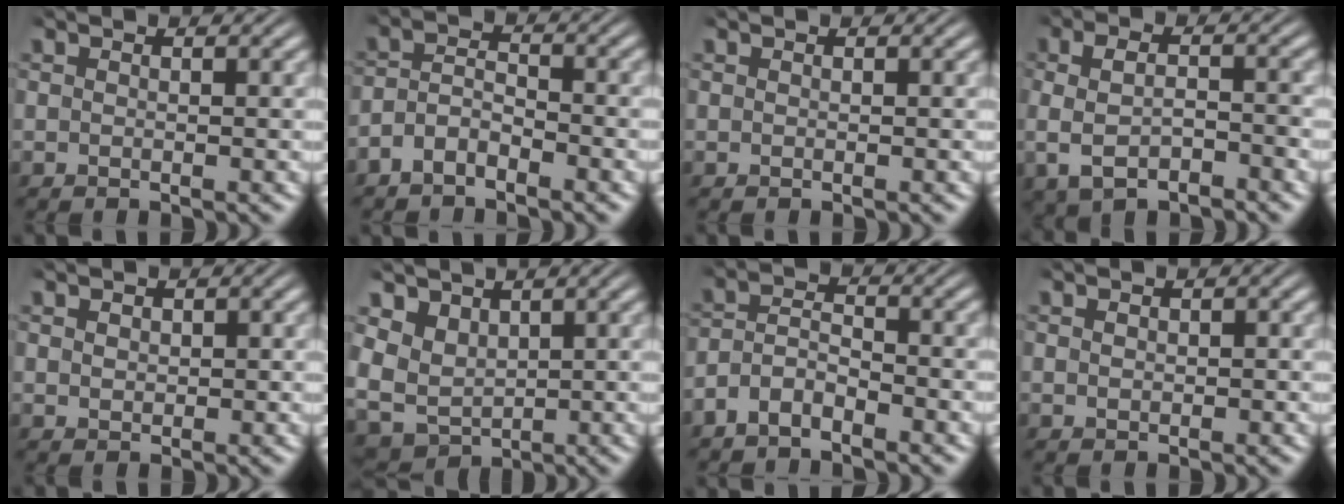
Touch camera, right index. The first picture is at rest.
{"total": 3.9, "force": [-2.4, 2.7, 1.5], "torque": [-0.031, -0.003, -0.046]}
{"total": 0.0}
{"total": 4.5, "force": [-1.1, 2.9, 3.3], "torque": [-0.071, -0.004, -0.011]}
{"total": 0.9, "force": [0.5, 0.7, 0.4], "torque": [-0.013, -0.003, 0.015]}
{"total": 8.1, "force": [0.1, 7.5, 3.1], "torque": [-0.122, -0.053, 0.018]}
{"total": 4.4, "force": [-2.6, 3.2, 1.6], "torque": [-0.038, -0.006, -0.053]}
{"total": 0.5, "force": [0.1, 0.4, 0.4], "torque": [-0.012, -0.003, 0.006]}